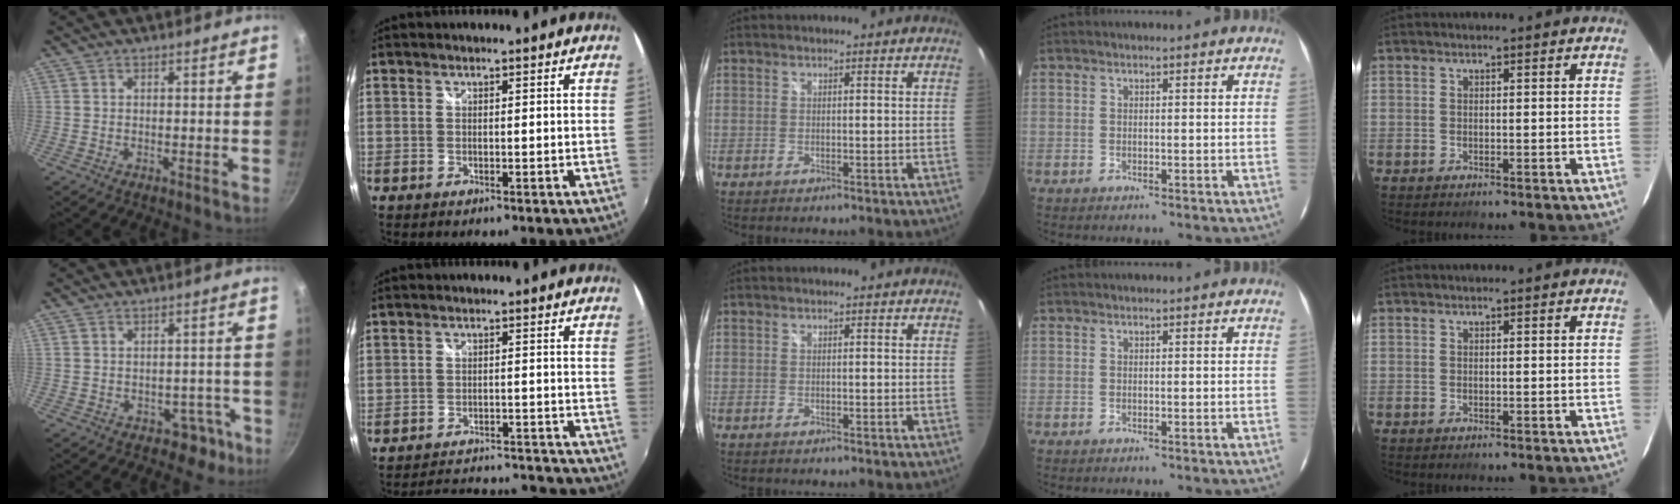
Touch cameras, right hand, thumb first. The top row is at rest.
{"thumb": {"total": 4.6, "force": [-2.5, 3.6, 1.4], "torque": [0.025, 0.043, -0.010]}, "index": {"total": 13.7, "force": [-12.9, 3.6, 2.5], "torque": [-0.056, 0.033, -0.161]}}